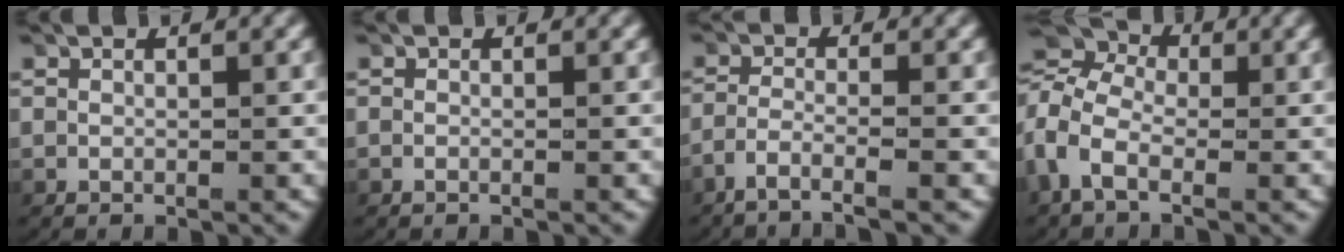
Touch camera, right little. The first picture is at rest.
{"total": 0.6, "force": [-0.5, 0.2, 0.2], "torque": [-0.005, 0.004, -0.012]}
{"total": 4.1, "force": [-3.3, 0.2, 2.3], "torque": [-0.051, -0.013, -0.052]}
{"total": 8.1, "force": [1.7, 6.4, 4.6], "torque": [-0.095, 0.009, 0.010]}